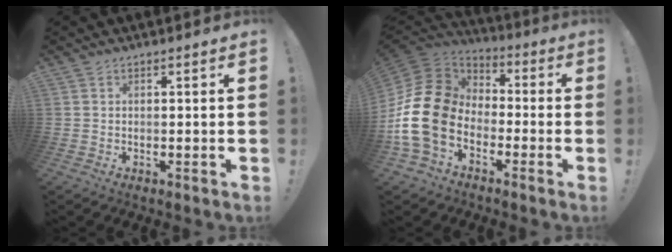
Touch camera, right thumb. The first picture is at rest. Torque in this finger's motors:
{"motor_torque": [2.82, 2.19, 1.91, -0.86, 0.64]}